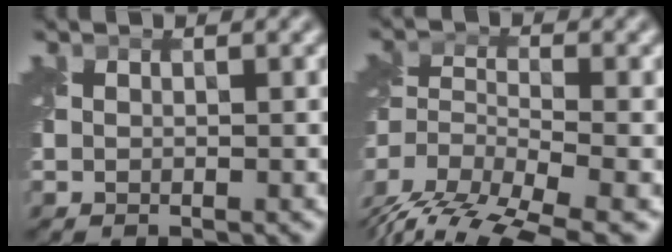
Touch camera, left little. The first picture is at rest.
{"total": 9.2, "force": [-7.1, 3.3, 4.9], "torque": [-0.090, -0.016, -0.122]}